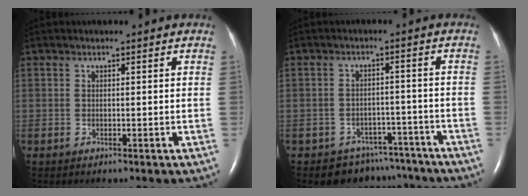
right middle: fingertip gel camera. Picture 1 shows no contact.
{"total": 7.8, "force": [-6.5, 4.3, -0.1], "torque": [0.011, 0.028, -0.075]}